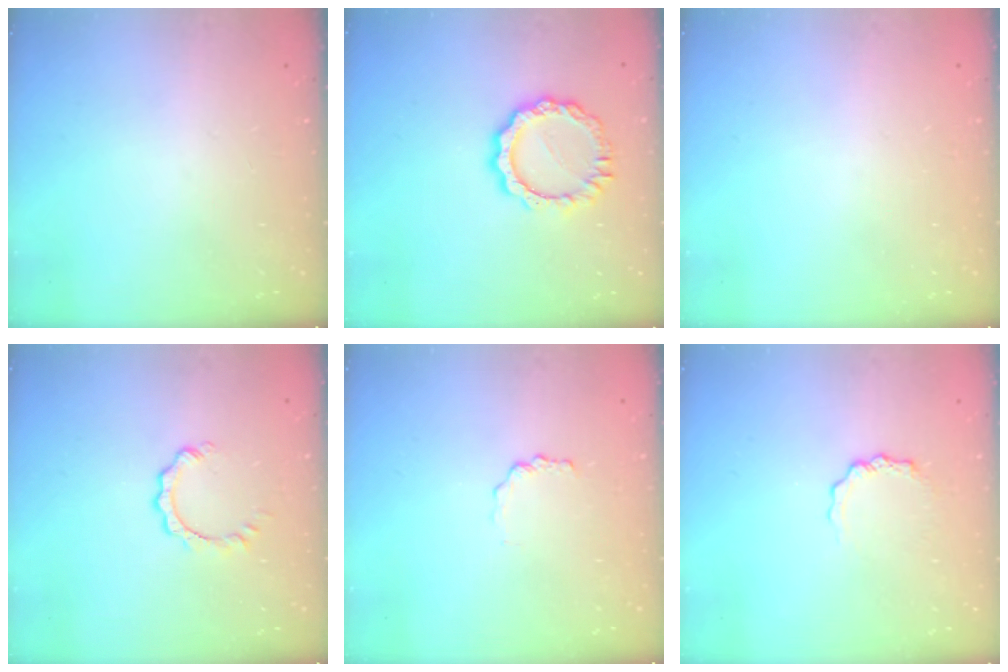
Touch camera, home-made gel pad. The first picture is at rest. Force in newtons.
{"total": 9.8, "press": 9.8, "slide": 0.9}
{"total": 1.6, "press": 1.6, "slide": 0.1}
{"total": 2.9, "press": 2.8, "slide": 0.3}
{"total": 1.7, "press": 1.6, "slide": 0.2}
{"total": 3.7, "press": 3.6, "slide": 0.5}